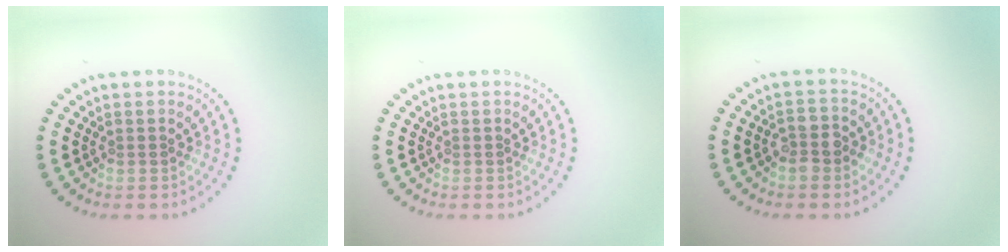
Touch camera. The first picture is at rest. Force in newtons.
{"total": 0.0}
{"total": 2.3, "press": 2.1, "slide": 0.9}